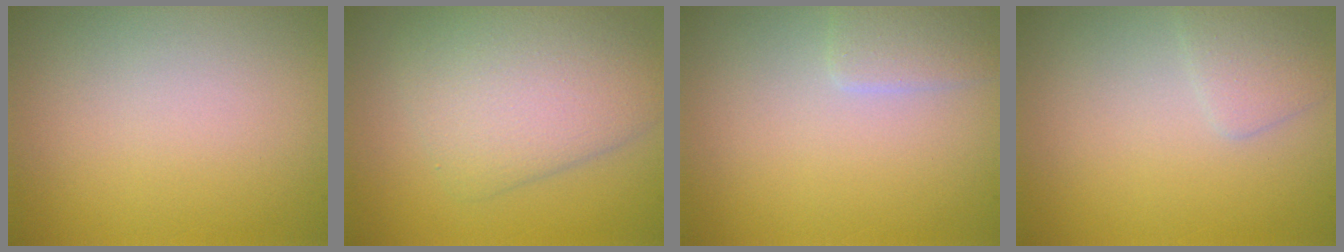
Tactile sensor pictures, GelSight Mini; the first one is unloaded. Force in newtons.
{"total": 5.5, "press": 5.5, "slide": 0.2}
{"total": 2.0, "press": 2.0, "slide": 0.0}
{"total": 1.7, "press": 1.7, "slide": 0.0}